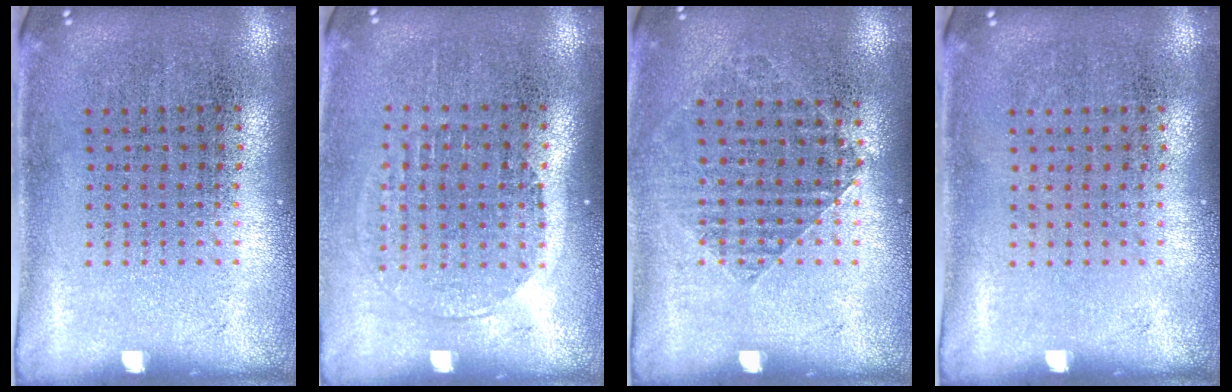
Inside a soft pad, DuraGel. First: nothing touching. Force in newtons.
{"total": 1.5, "press": 1.3, "slide": 0.7}
{"total": 0.9, "press": 0.9, "slide": 0.1}
{"total": 0.0}